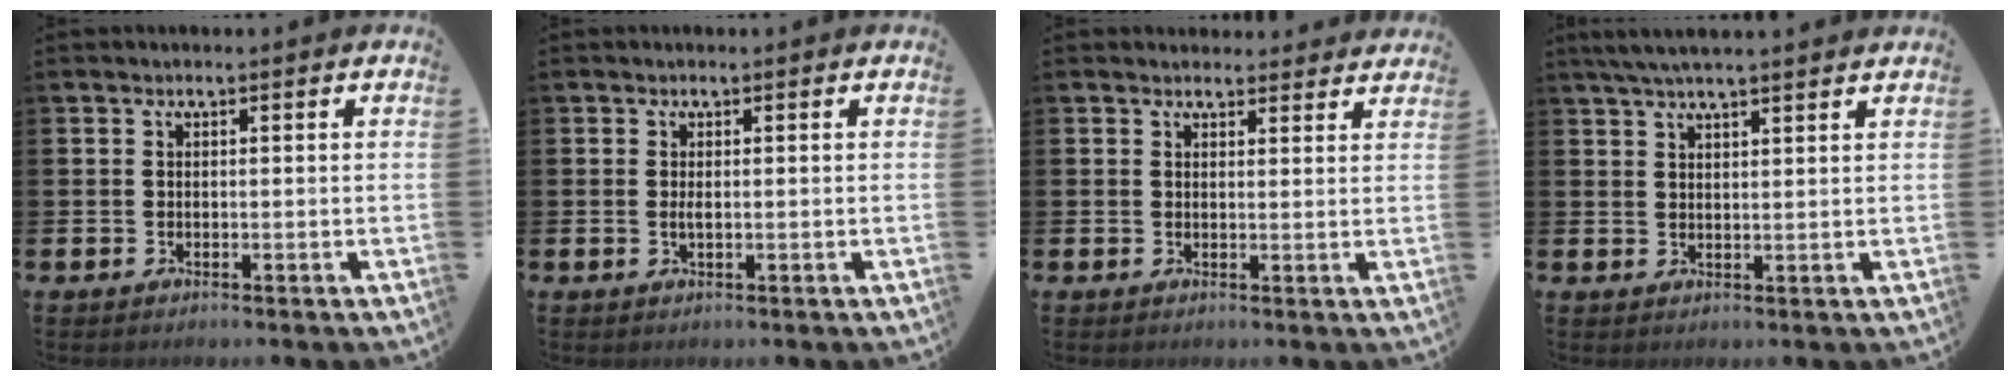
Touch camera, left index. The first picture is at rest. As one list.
[{"total": 0.8, "force": [0.0, 0.2, 0.8], "torque": [-0.009, -0.002, -0.002]}, {"total": 2.4, "force": [2.3, 0.7, -0.1], "torque": [0.006, -0.011, 0.042]}, {"total": 3.9, "force": [3.5, 0.2, 1.8], "torque": [-0.036, -0.004, 0.063]}]